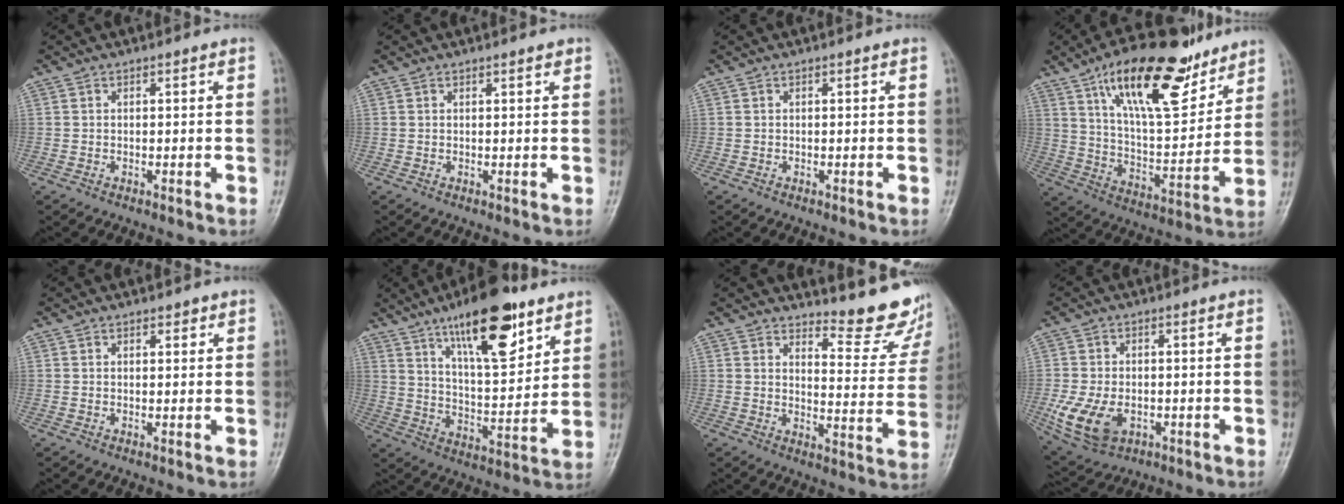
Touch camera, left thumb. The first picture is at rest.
{"total": 0.9, "force": [0.6, 0.2, 0.5], "torque": [-0.006, -0.002, 0.008]}
{"total": 0.0}
{"total": 22.1, "force": [13.9, 8.2, 15.1], "torque": [-0.209, -0.060, 0.239]}
{"total": 1.2, "force": [0.8, 0.6, 0.6], "torque": [-0.001, -0.003, 0.008]}
{"total": 18.5, "force": [11.1, 6.3, 13.4], "torque": [-0.179, -0.053, 0.186]}
{"total": 13.9, "force": [12.7, 3.9, 4.0], "torque": [-0.007, -0.135, 0.136]}
{"total": 10.0, "force": [-2.7, 6.7, 6.9], "torque": [-0.136, 0.000, -0.038]}